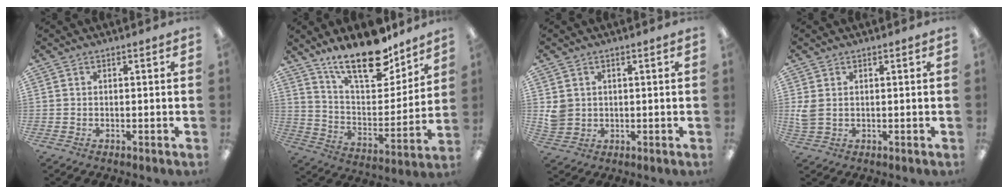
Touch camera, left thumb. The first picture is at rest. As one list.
[{"total": 20.3, "force": [15.2, 7.5, 11.1], "torque": [-0.180, -0.099, 0.263]}, {"total": 3.7, "force": [1.0, 3.5, 0.9], "torque": [-0.017, 0.002, 0.020]}, {"total": 3.4, "force": [0.8, 2.3, 2.3], "torque": [-0.045, -0.001, 0.012]}]